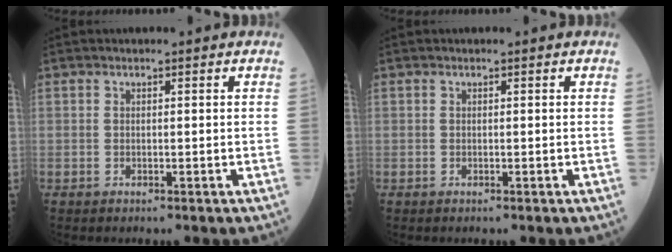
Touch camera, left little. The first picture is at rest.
{"total": 0.0}